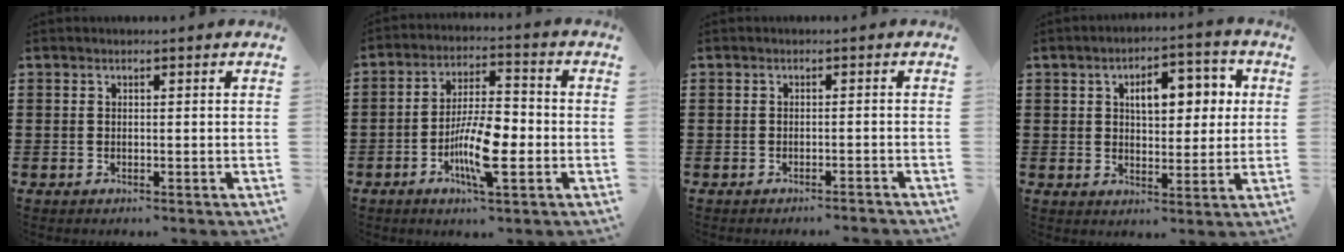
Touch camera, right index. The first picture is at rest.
{"total": 9.2, "force": [-3.0, 2.8, 8.2], "torque": [-0.160, -0.003, -0.056]}
{"total": 1.1, "force": [-1.1, -0.2, 0.2], "torque": [-0.005, 0.001, -0.022]}
{"total": 7.3, "force": [2.0, 3.9, 5.9], "torque": [-0.085, -0.002, 0.022]}